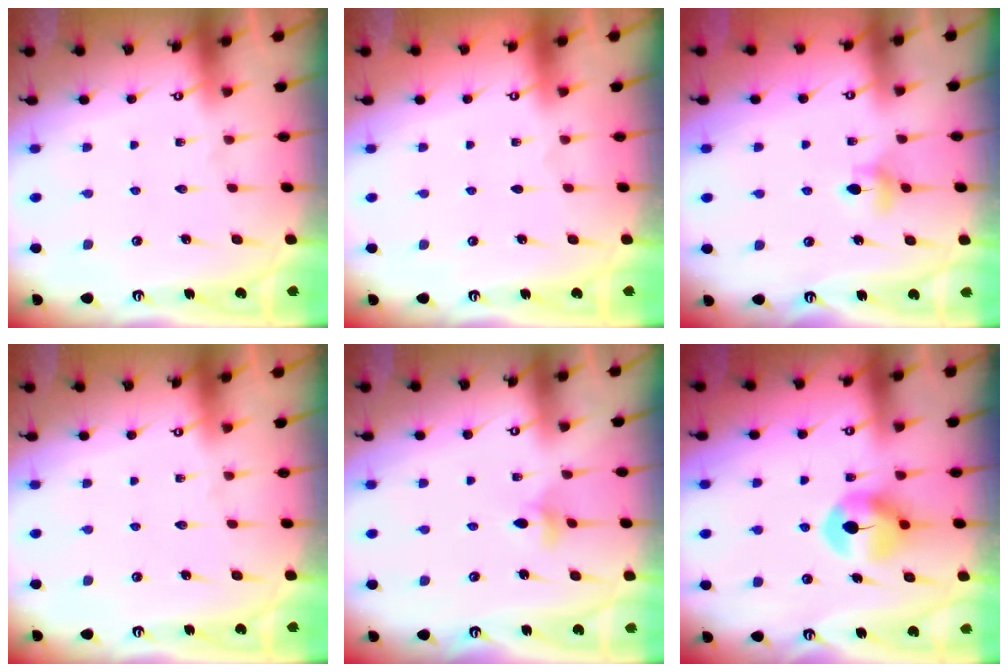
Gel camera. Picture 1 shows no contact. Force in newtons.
{"total": 0.0}
{"total": 5.1, "press": 5.1, "slide": 0.7}
{"total": 0.0}
{"total": 4.5, "press": 4.4, "slide": 0.7}
{"total": 7.8, "press": 7.7, "slide": 0.4}